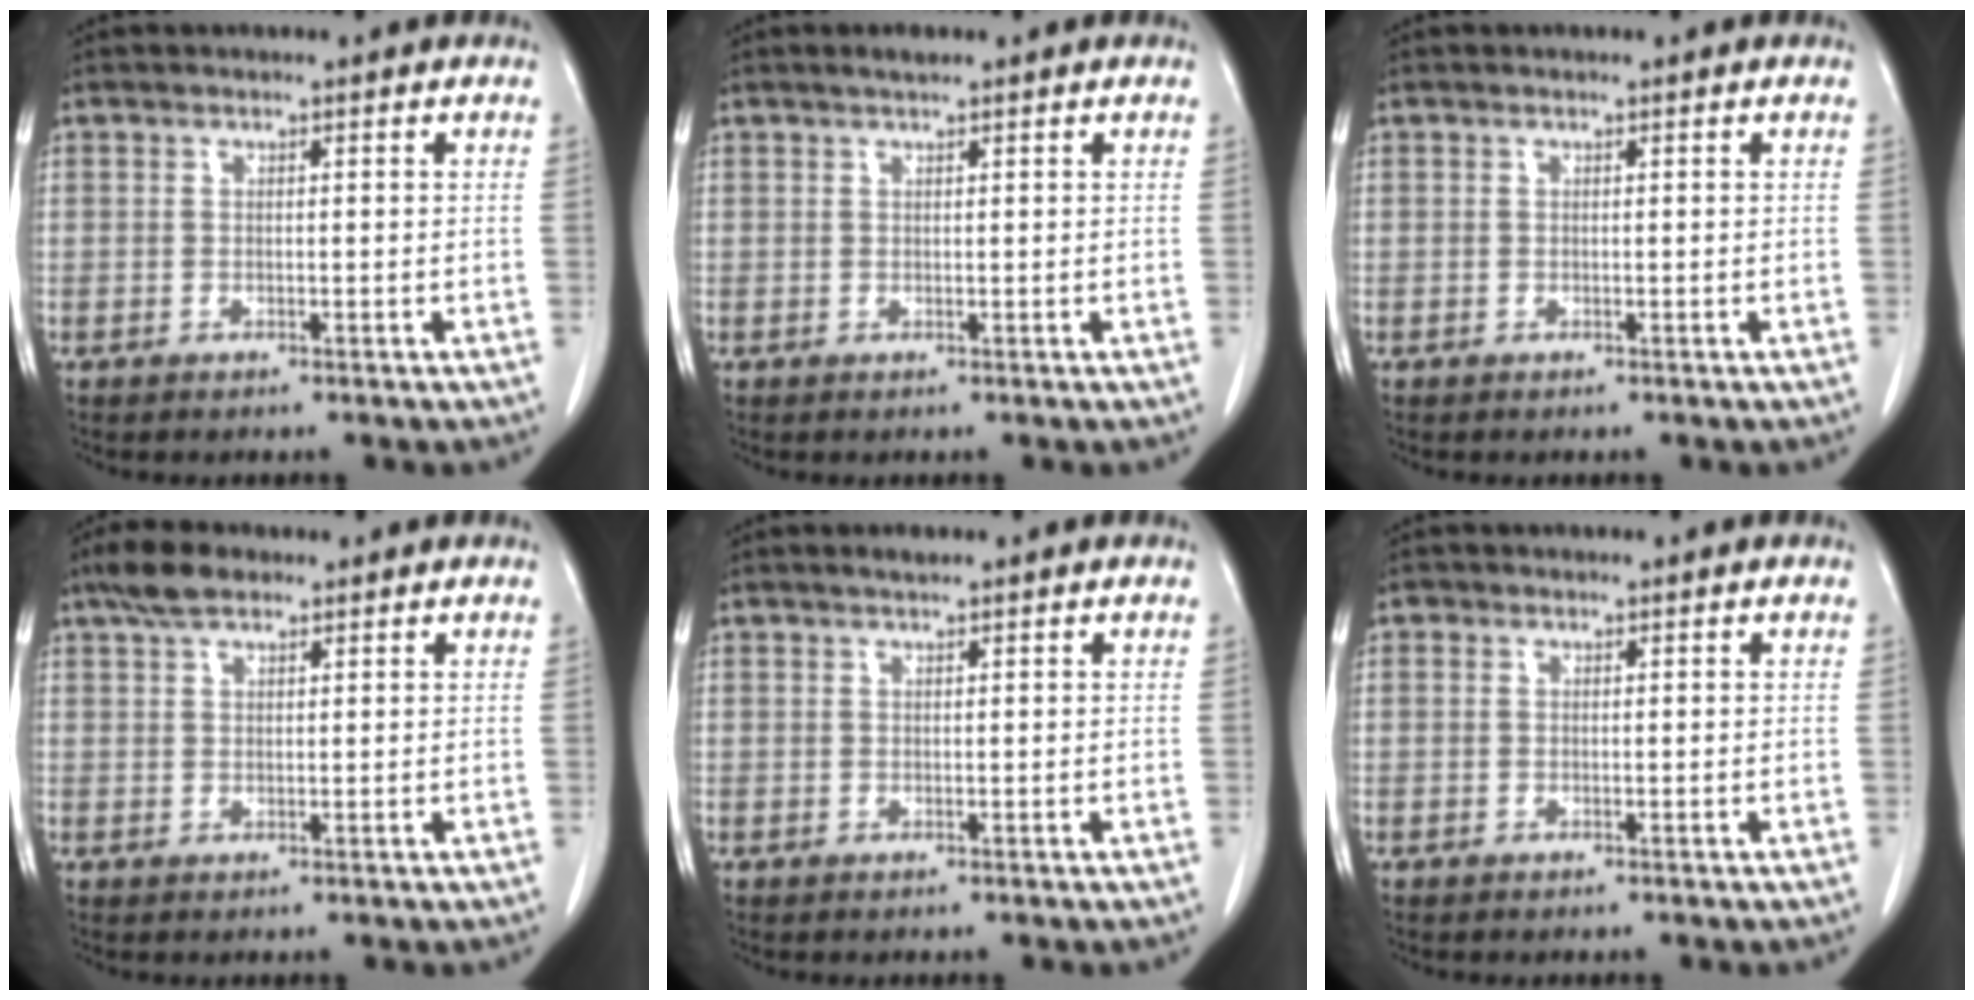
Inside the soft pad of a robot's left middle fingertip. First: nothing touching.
{"total": 1.7, "force": [1.2, 0.2, 1.1], "torque": [-0.026, 0.007, 0.022]}
{"total": 0.0}
{"total": 4.0, "force": [2.9, 1.6, 2.3], "torque": [-0.054, 0.013, 0.055]}
{"total": 1.0, "force": [0.8, 0.1, 0.6], "torque": [-0.015, 0.003, 0.017]}
{"total": 0.0}